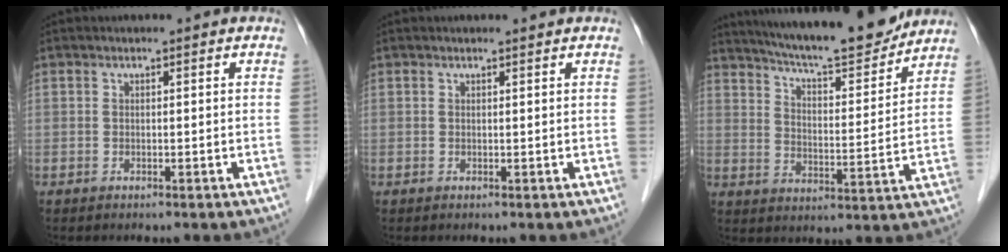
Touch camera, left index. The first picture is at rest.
{"total": 0.8, "force": [0.7, -0.1, 0.2], "torque": [-0.010, 0.001, 0.012]}
{"total": 17.0, "force": [15.4, 1.6, 7.0], "torque": [-0.115, -0.008, 0.229]}